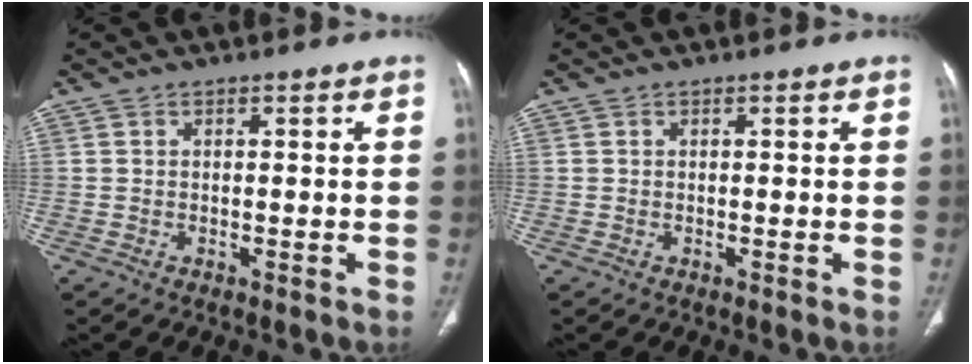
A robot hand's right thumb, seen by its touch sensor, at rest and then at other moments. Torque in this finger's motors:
{"motor_torque": [0.02, 0.02, 0.00, 0.00, 0.00]}